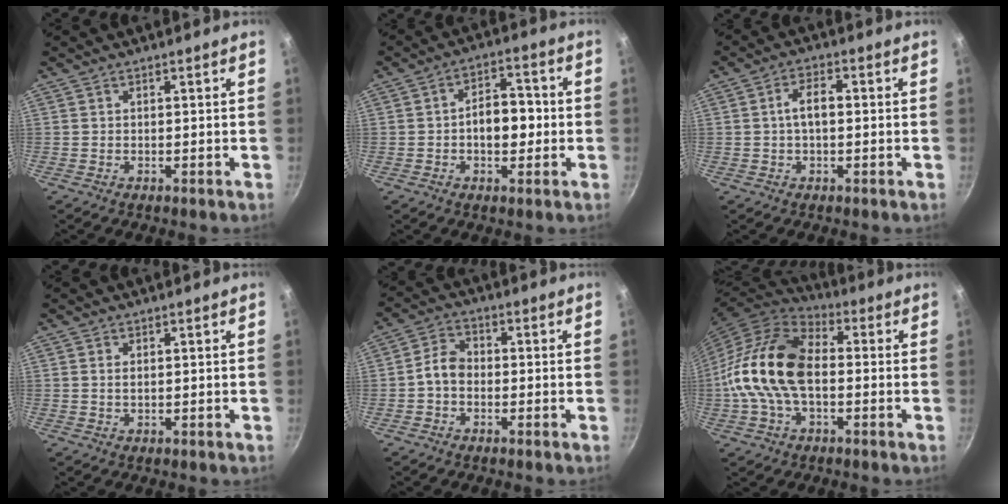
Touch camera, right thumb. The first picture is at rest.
{"total": 8.0, "force": [-0.9, 5.0, 6.2], "torque": [-0.056, 0.021, -0.019]}
{"total": 4.7, "force": [0.0, 2.4, 4.0], "torque": [-0.071, 0.018, -0.004]}
{"total": 1.2, "force": [0.3, 0.6, 1.0], "torque": [-0.018, 0.001, 0.004]}
{"total": 6.3, "force": [-1.3, 4.7, 4.0], "torque": [-0.059, 0.027, -0.041]}
{"total": 18.4, "force": [-1.3, 11.3, 14.4], "torque": [-0.263, 0.035, -0.041]}